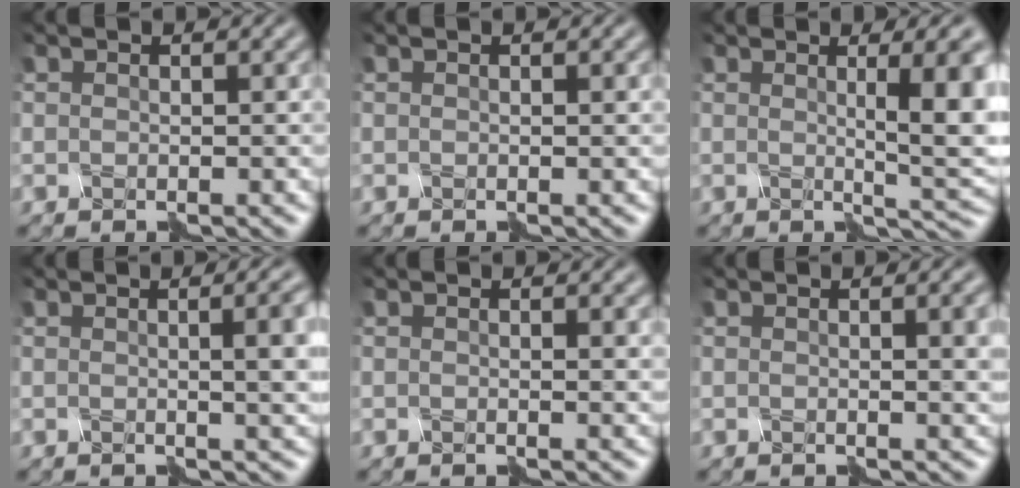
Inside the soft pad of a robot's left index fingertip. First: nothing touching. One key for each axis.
{"total": 0.0}
{"total": 5.2, "fx": 0.4, "fy": 0.8, "fz": 5.1, "tx": -0.066, "ty": -0.007, "tz": 0.007}
{"total": 4.3, "fx": 0.4, "fy": 1.1, "fz": 4.2, "tx": -0.020, "ty": 0.006, "tz": 0.001}
{"total": 0.6, "fx": 0.4, "fy": -0.2, "fz": 0.4, "tx": -0.004, "ty": 0.000, "tz": 0.006}
{"total": 2.6, "fx": 0.8, "fy": 0.5, "fz": 2.5, "tx": -0.019, "ty": 0.000, "tz": 0.014}